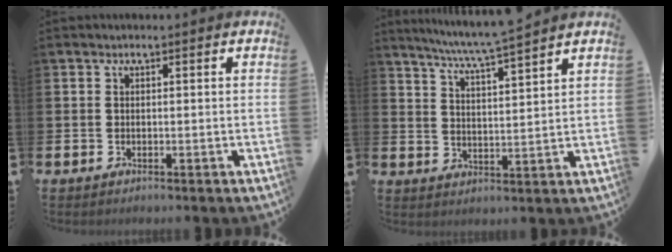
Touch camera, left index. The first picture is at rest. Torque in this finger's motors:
{"motor_torque": [0.16, -0.35, 0.37, 0.10]}